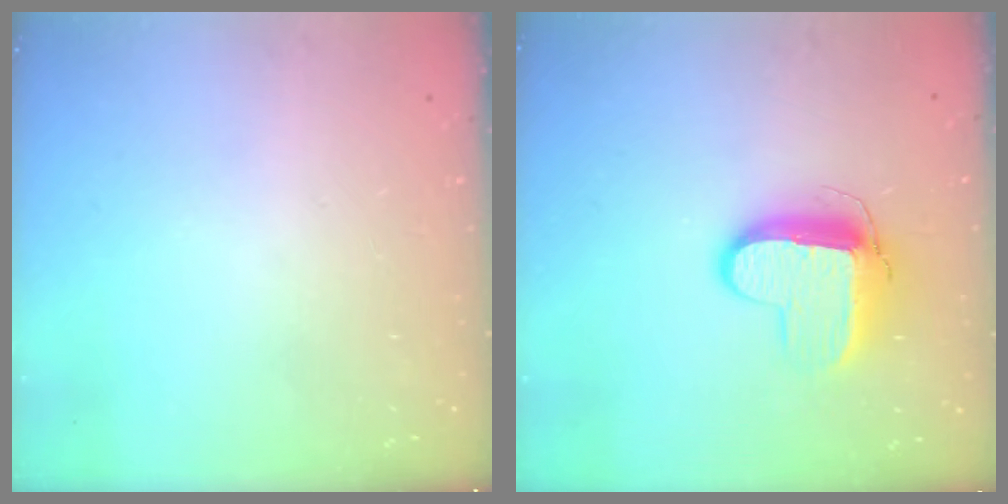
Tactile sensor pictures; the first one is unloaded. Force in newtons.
{"total": 10.4, "press": 10.3, "slide": 0.9}